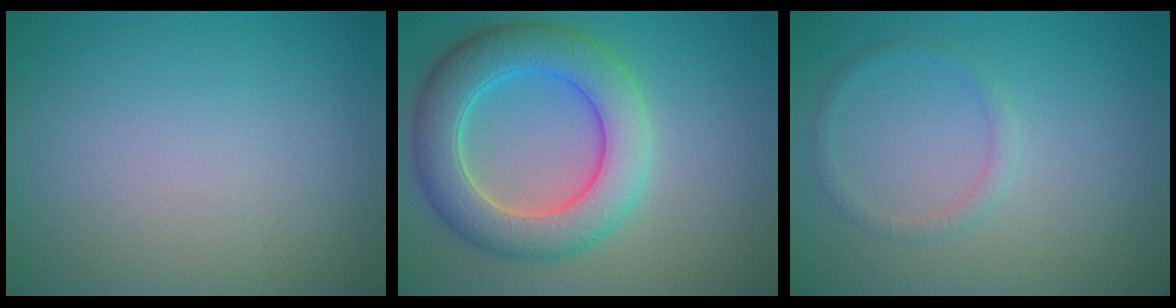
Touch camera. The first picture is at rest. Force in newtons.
{"total": 7.3, "press": 7.3, "slide": 0.3}
{"total": 1.2, "press": 1.2, "slide": 0.1}